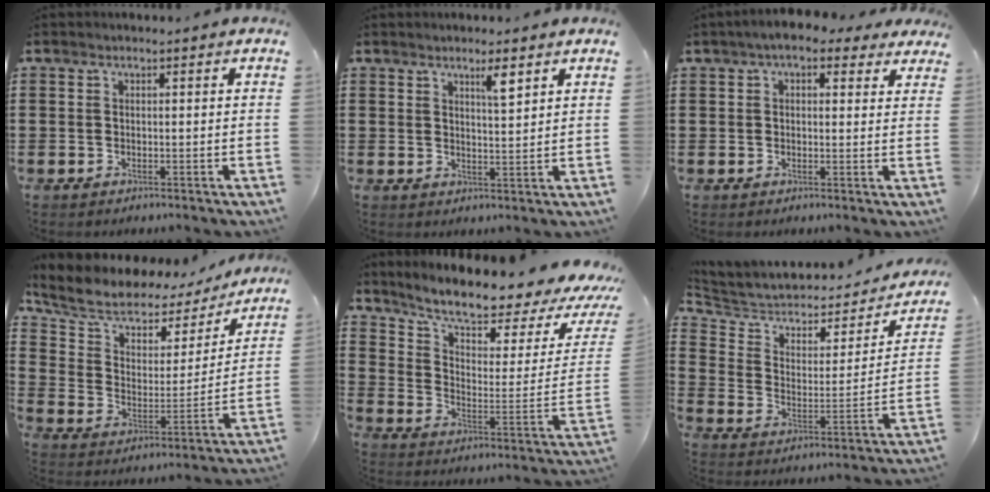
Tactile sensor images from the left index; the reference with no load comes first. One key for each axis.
{"total": 3.3, "fx": 2.3, "fy": 0.5, "fz": 2.4, "tx": -0.036, "ty": -0.005, "tz": 0.035}
{"total": 4.6, "fx": 3.3, "fy": 1.6, "fz": 2.7, "tx": -0.056, "ty": 0.001, "tz": 0.057}
{"total": 7.3, "fx": 5.5, "fy": 3.7, "fz": 3.1, "tx": -0.094, "ty": -0.033, "tz": 0.093}
{"total": 7.3, "fx": 6.2, "fy": 0.8, "fz": 3.7, "tx": -0.087, "ty": -0.054, "tz": 0.102}
{"total": 4.9, "fx": 4.2, "fy": 2.3, "fz": 1.4, "tx": -0.059, "ty": -0.030, "tz": 0.065}